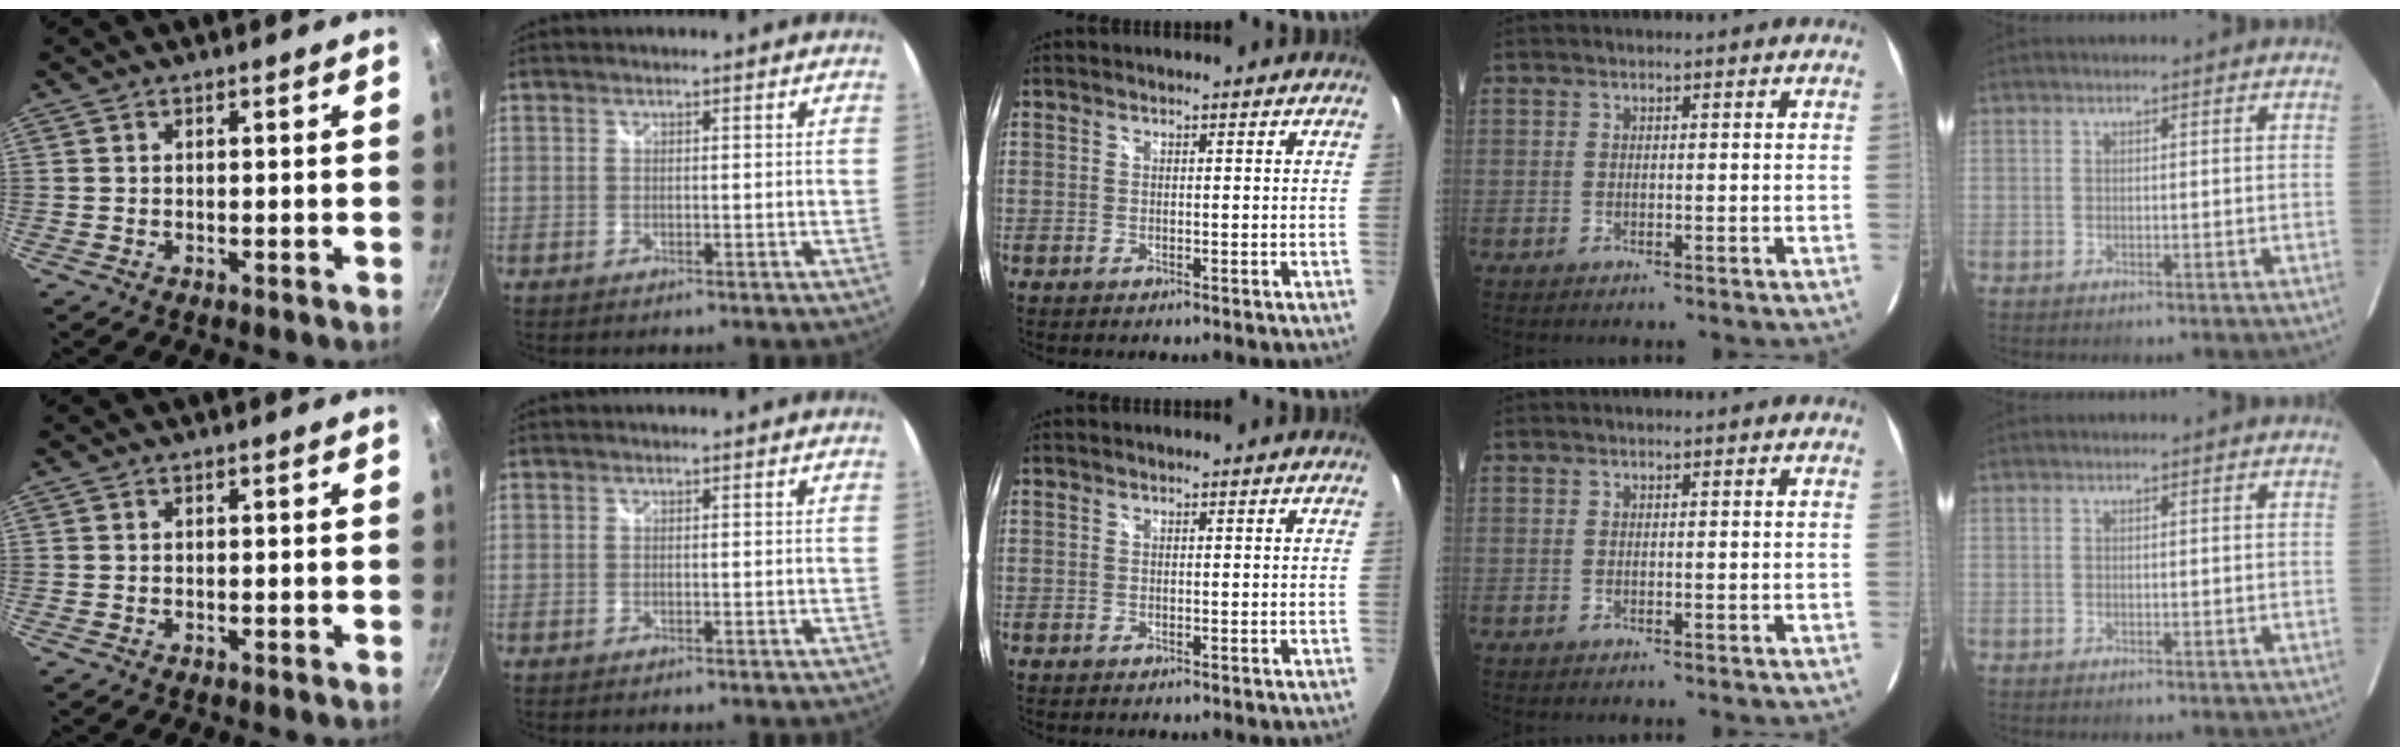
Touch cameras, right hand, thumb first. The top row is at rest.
{}